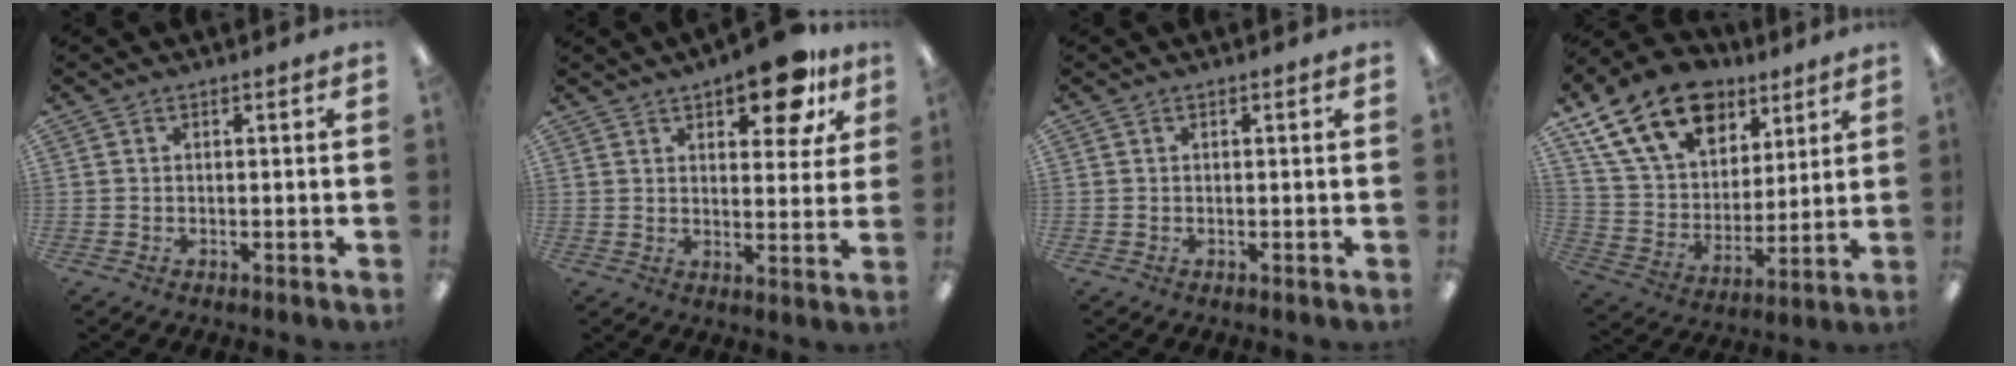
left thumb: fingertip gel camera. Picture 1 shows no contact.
{"total": 12.8, "force": [8.4, 5.3, 8.2], "torque": [-0.096, -0.041, 0.137]}
{"total": 0.0}
{"total": 20.6, "force": [12.3, 13.1, 10.2], "torque": [-0.181, -0.053, 0.226]}